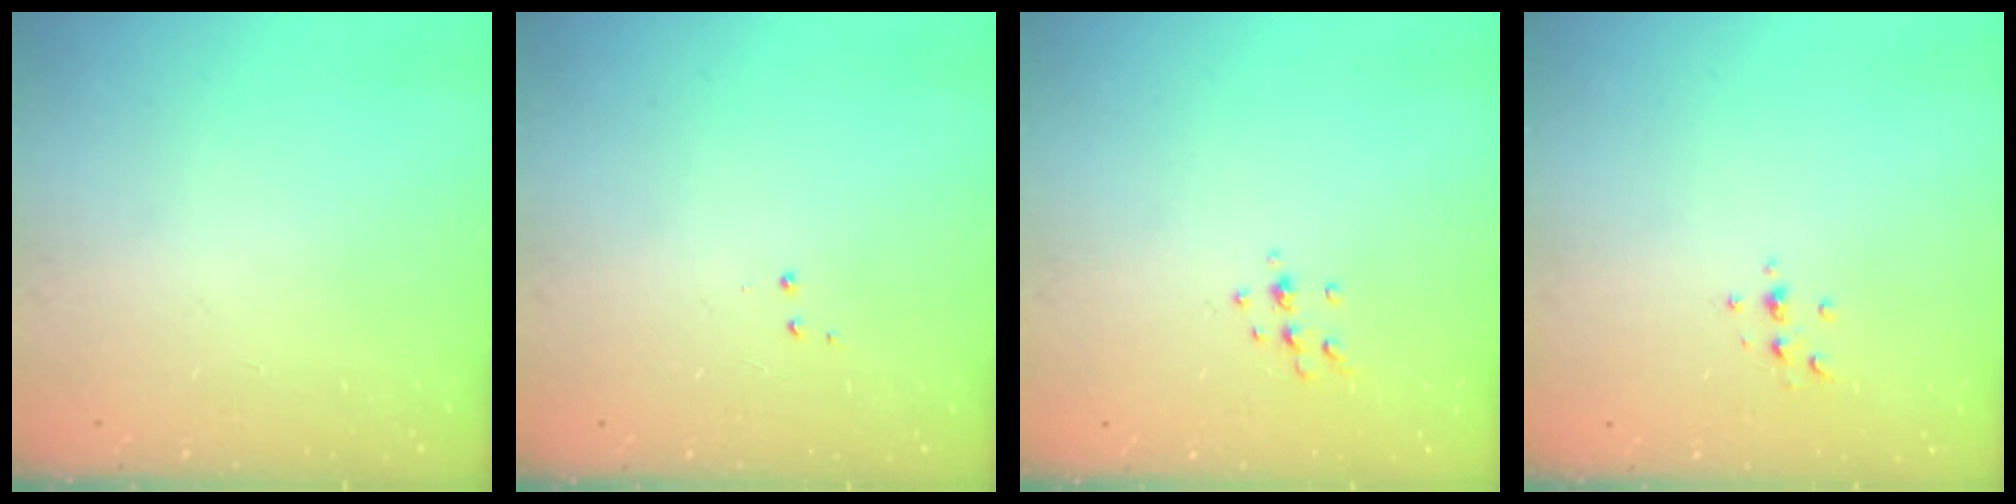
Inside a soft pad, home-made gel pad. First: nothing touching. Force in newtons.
{"total": 2.8, "press": 2.7, "slide": 0.5}
{"total": 6.9, "press": 6.8, "slide": 1.2}
{"total": 2.3, "press": 2.3, "slide": 0.2}